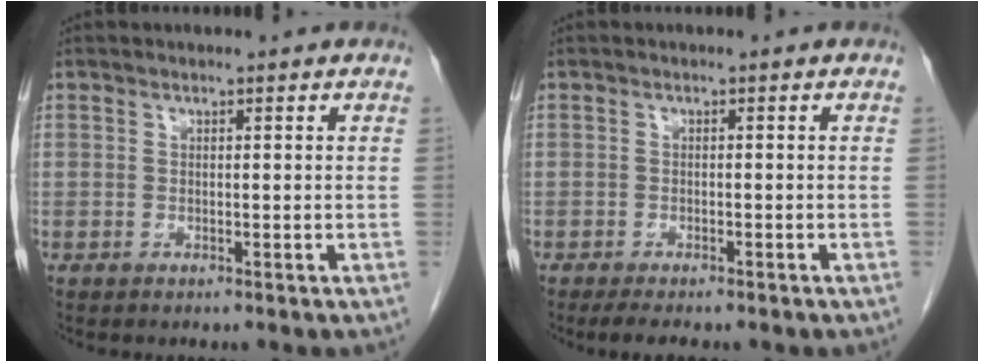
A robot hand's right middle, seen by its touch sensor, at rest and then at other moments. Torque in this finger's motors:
{"motor_torque": [0.27, -0.01, 0.05, 0.02]}